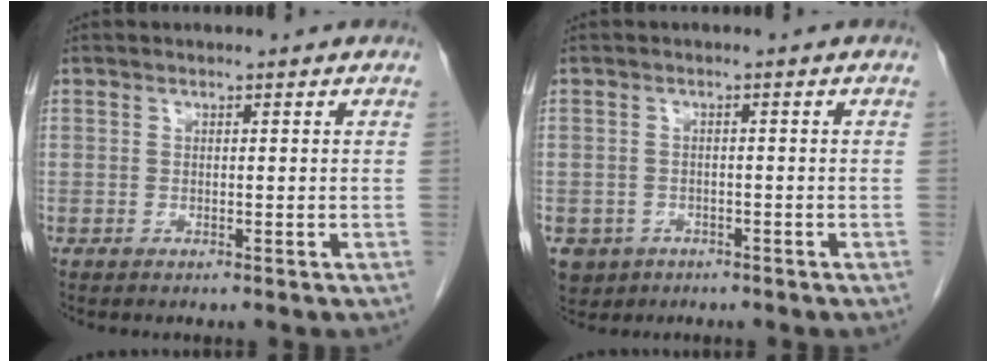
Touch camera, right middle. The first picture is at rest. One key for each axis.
{"total": 4.6, "fx": -2.4, "fy": 3.8, "fz": 1.0, "tx": -0.020, "ty": 0.004, "tz": -0.034}